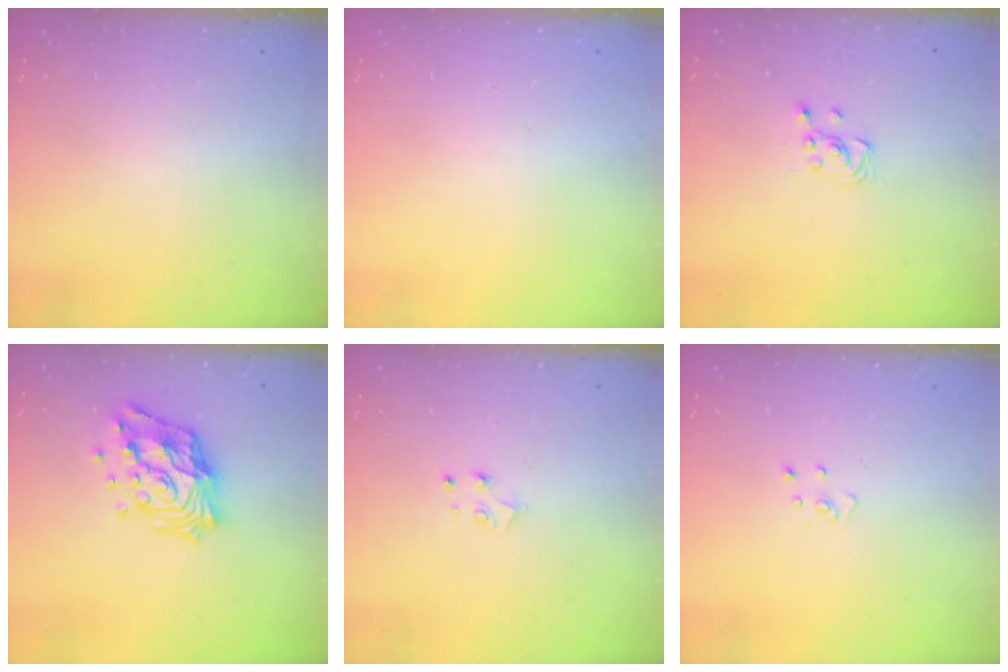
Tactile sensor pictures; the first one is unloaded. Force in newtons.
{"total": 0.0}
{"total": 2.6, "press": 2.4, "slide": 1.0}
{"total": 16.3, "press": 16.3, "slide": 1.3}
{"total": 4.5, "press": 4.5, "slide": 0.6}
{"total": 3.0, "press": 3.0, "slide": 0.3}